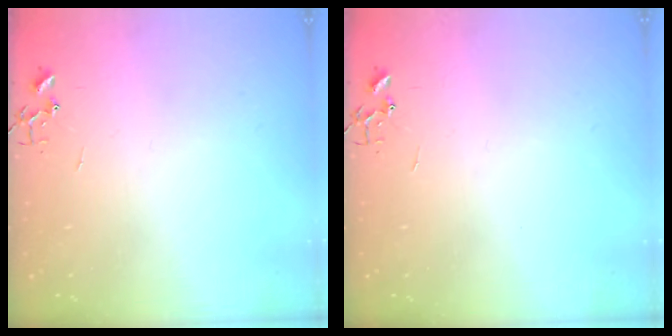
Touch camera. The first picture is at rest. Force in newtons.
{"total": 0.0}